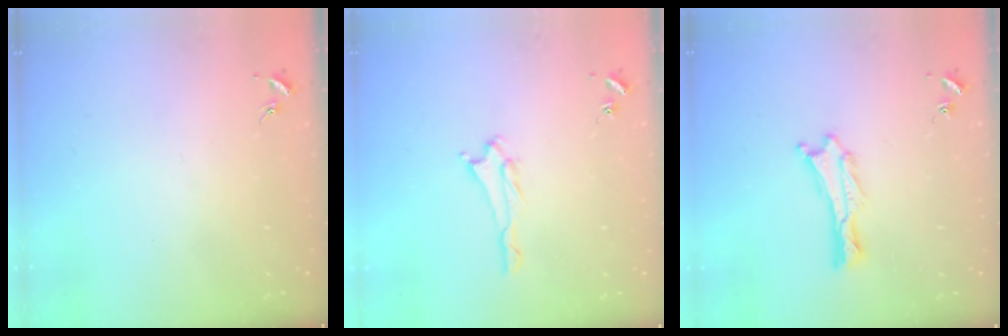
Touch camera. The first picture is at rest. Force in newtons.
{"total": 1.7, "press": 1.7, "slide": 0.3}
{"total": 0.6, "press": 0.6, "slide": 0.2}